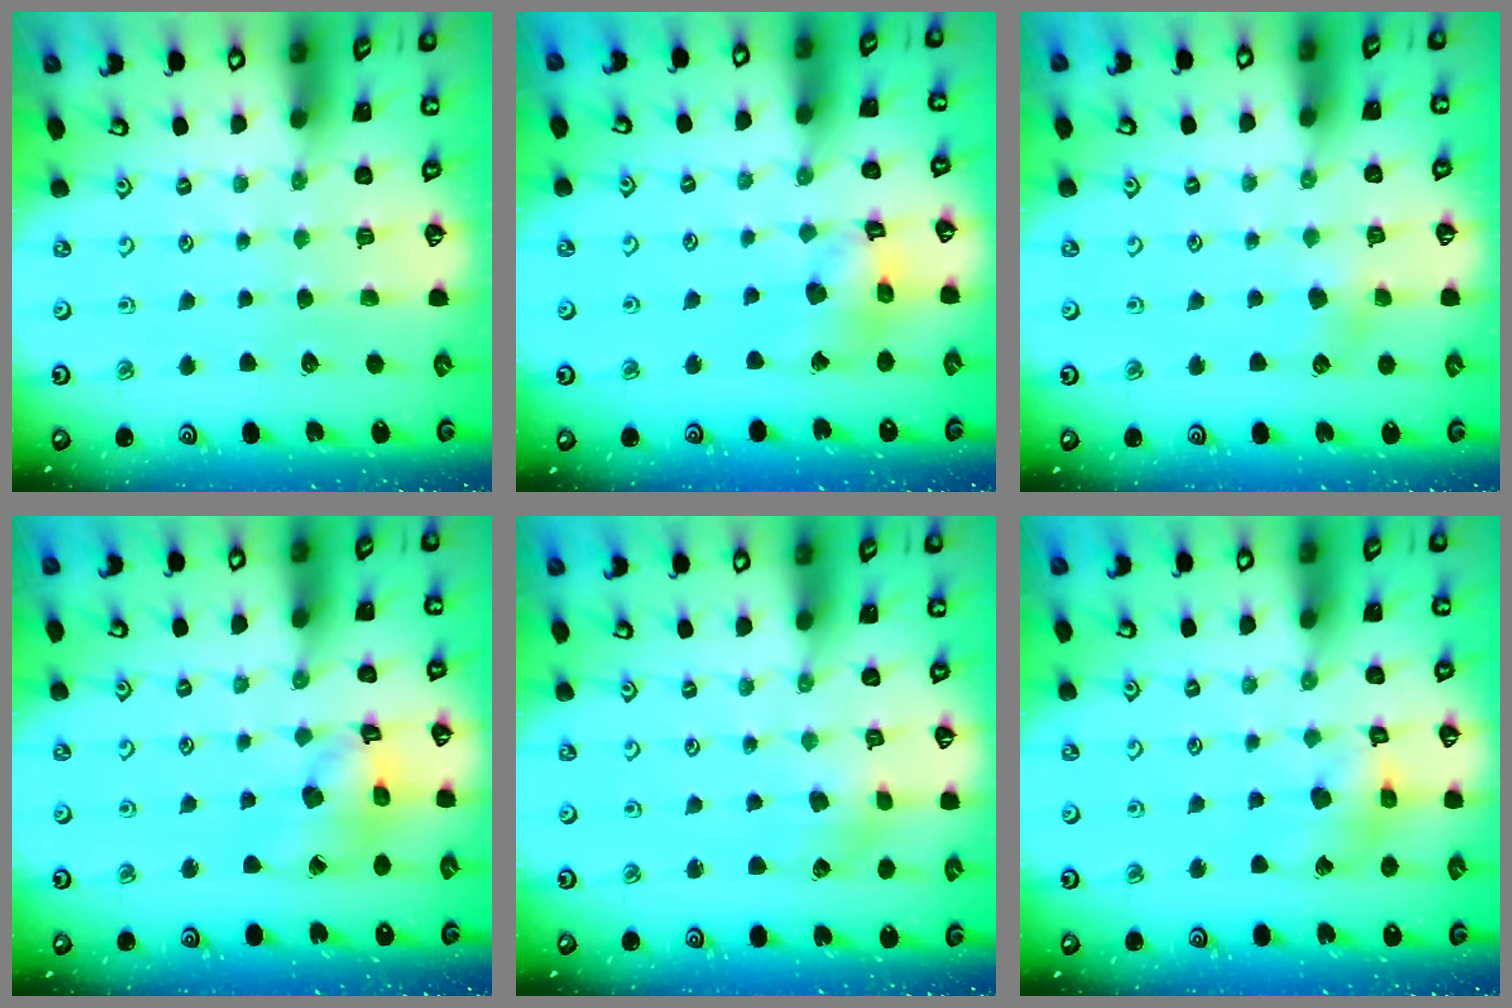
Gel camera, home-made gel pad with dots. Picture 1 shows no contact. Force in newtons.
{"total": 12.3, "press": 12.2, "slide": 1.5}
{"total": 4.2, "press": 4.1, "slide": 0.6}
{"total": 11.7, "press": 11.6, "slide": 1.6}
{"total": 2.2, "press": 2.1, "slide": 0.6}
{"total": 9.9, "press": 9.8, "slide": 1.3}